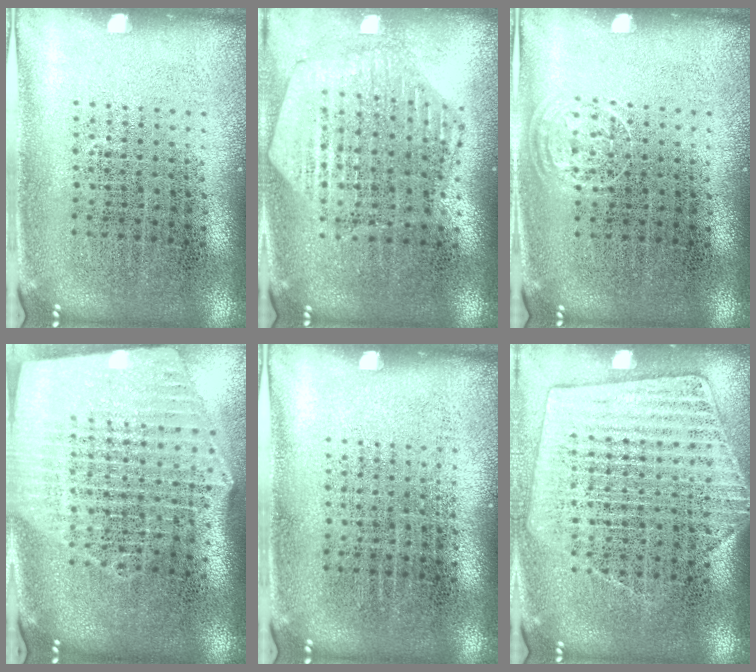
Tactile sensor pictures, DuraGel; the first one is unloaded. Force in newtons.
{"total": 1.1, "press": 1.1, "slide": 0.2}
{"total": 0.8, "press": 0.6, "slide": 0.5}
{"total": 2.8, "press": 2.4, "slide": 1.4}
{"total": 0.0}
{"total": 1.3, "press": 1.2, "slide": 0.5}